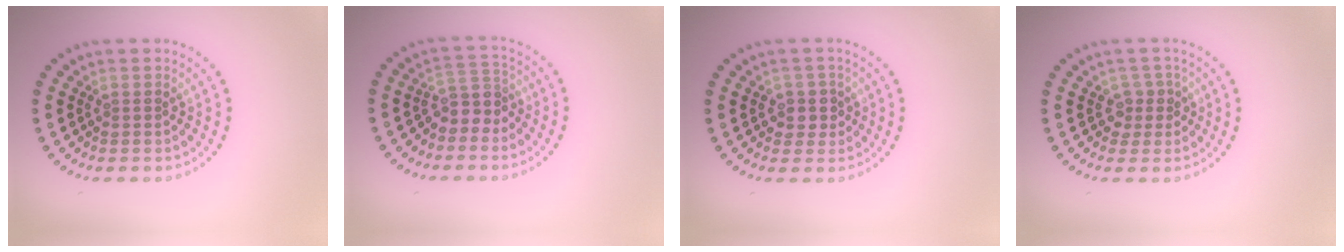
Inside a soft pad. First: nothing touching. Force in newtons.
{"total": 2.6, "press": 2.0, "slide": 1.6}
{"total": 2.0, "press": 1.8, "slide": 1.0}
{"total": 1.9, "press": 1.4, "slide": 1.2}